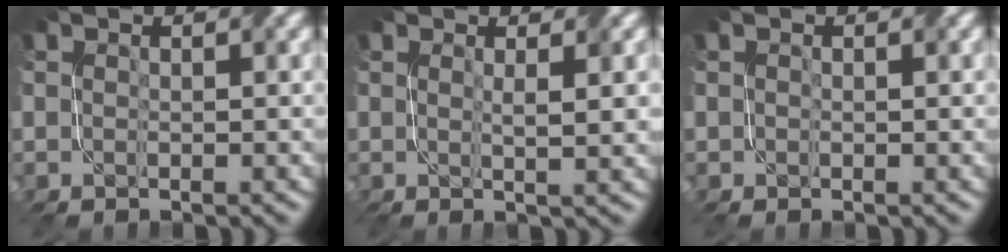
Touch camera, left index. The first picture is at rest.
{"total": 2.5, "force": [0.6, 0.4, 2.3], "torque": [-0.030, 0.001, 0.007]}
{"total": 0.7, "force": [0.3, 0.4, 0.4], "torque": [-0.005, 0.000, 0.005]}